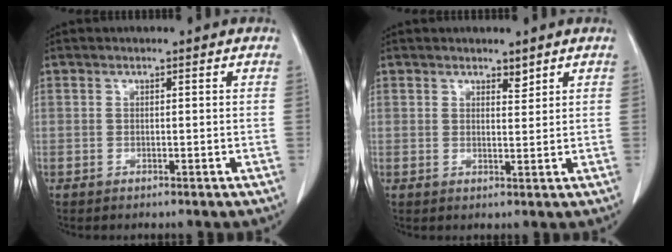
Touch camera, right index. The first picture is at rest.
{"total": 1.8, "force": [1.4, 0.8, 0.8], "torque": [-0.017, -0.003, 0.026]}